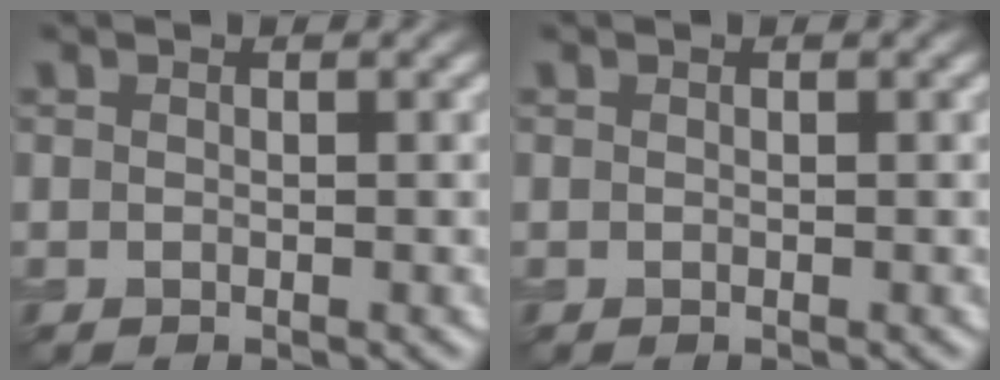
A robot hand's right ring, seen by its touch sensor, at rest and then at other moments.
{"total": 0.0}